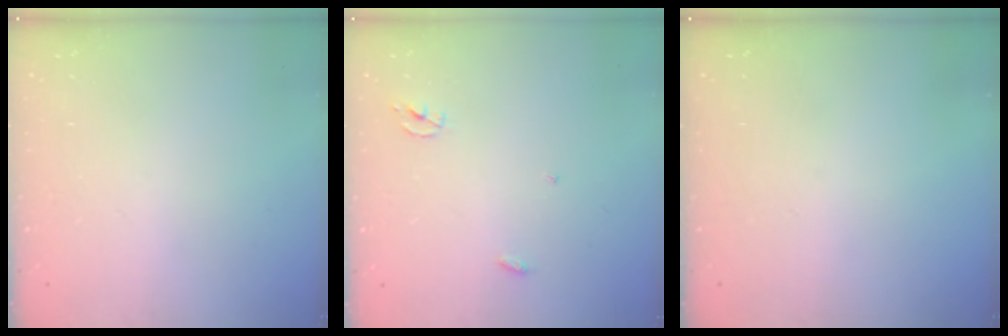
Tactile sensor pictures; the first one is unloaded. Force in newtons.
{"total": 2.3, "press": 2.3, "slide": 0.2}
{"total": 0.0}